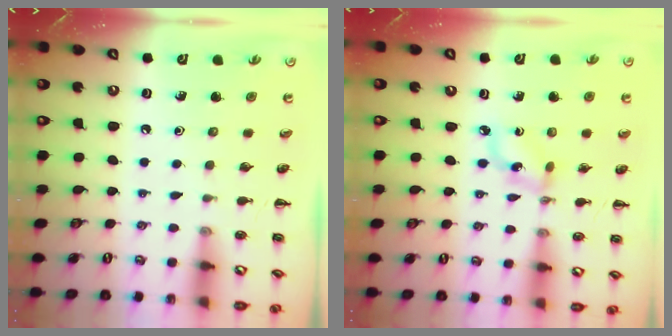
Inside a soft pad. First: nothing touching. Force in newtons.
{"total": 4.0, "press": 3.9, "slide": 1.0}